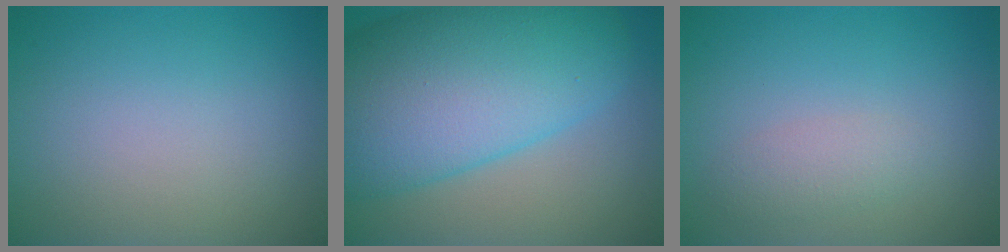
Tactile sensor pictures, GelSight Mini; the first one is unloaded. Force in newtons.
{"total": 13.8, "press": 13.8, "slide": 0.3}
{"total": 1.8, "press": 1.8, "slide": 0.1}